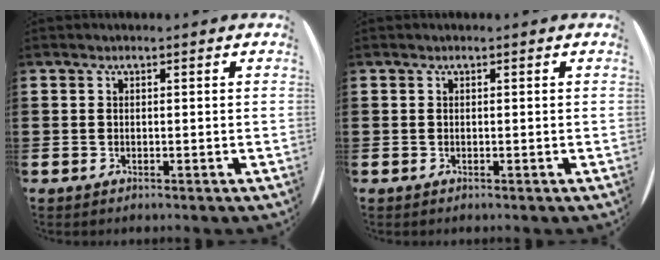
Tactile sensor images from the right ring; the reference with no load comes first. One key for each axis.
{"total": 0.0}